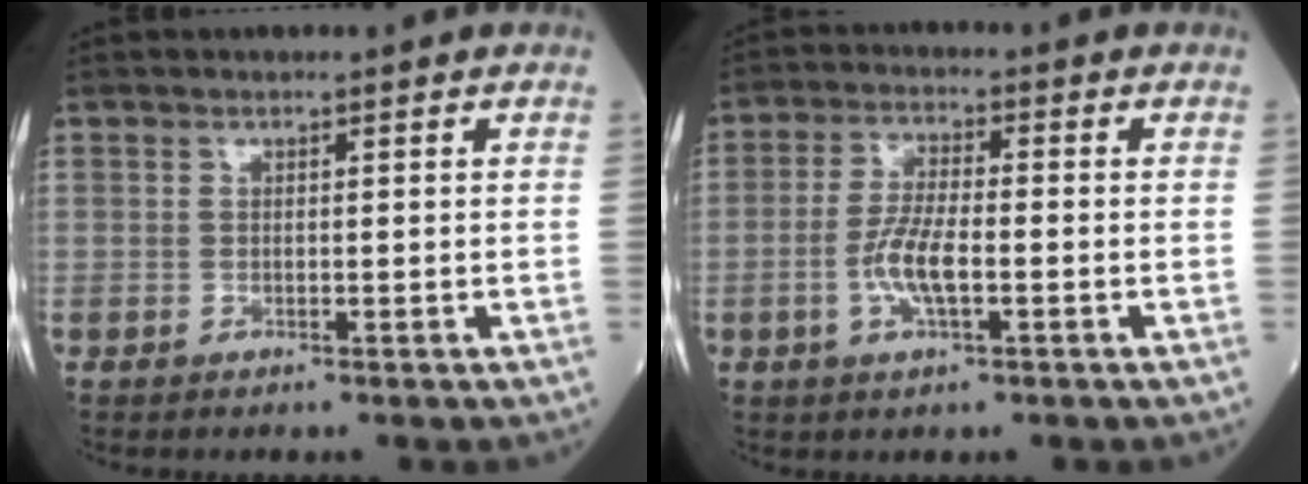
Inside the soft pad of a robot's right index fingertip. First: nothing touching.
{"total": 6.4, "force": [-1.7, 1.6, 6.0], "torque": [-0.126, 0.001, -0.035]}